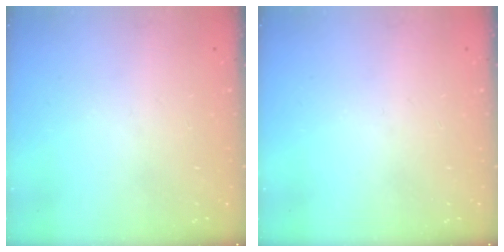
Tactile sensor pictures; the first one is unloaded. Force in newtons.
{"total": 0.0}